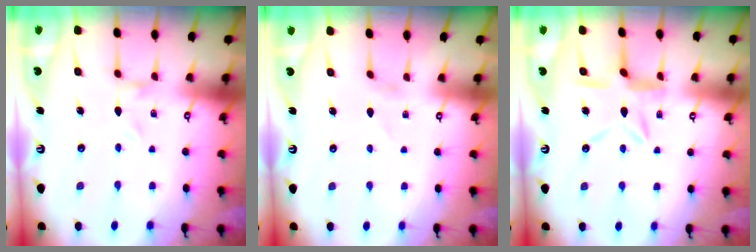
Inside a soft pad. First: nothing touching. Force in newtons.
{"total": 0.5, "press": 0.5, "slide": 0.1}
{"total": 10.5, "press": 10.4, "slide": 0.9}